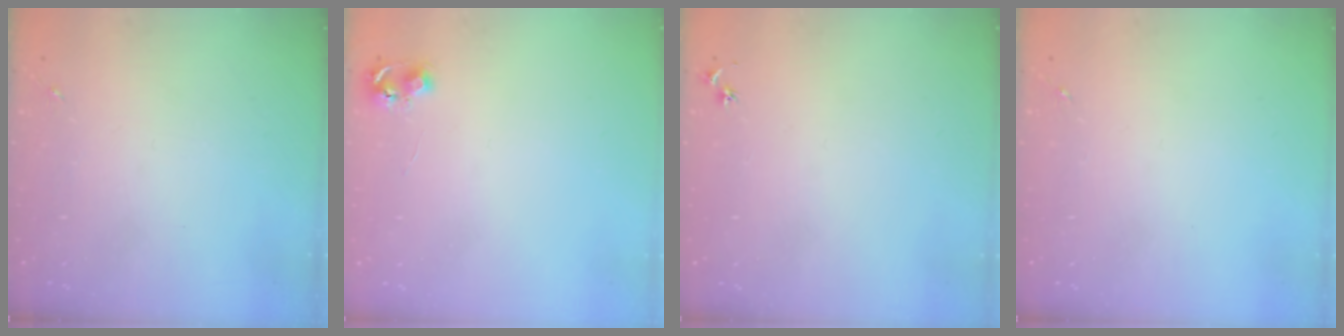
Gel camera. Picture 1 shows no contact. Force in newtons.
{"total": 5.3, "press": 5.3, "slide": 0.5}
{"total": 3.0, "press": 2.9, "slide": 0.4}
{"total": 0.0}